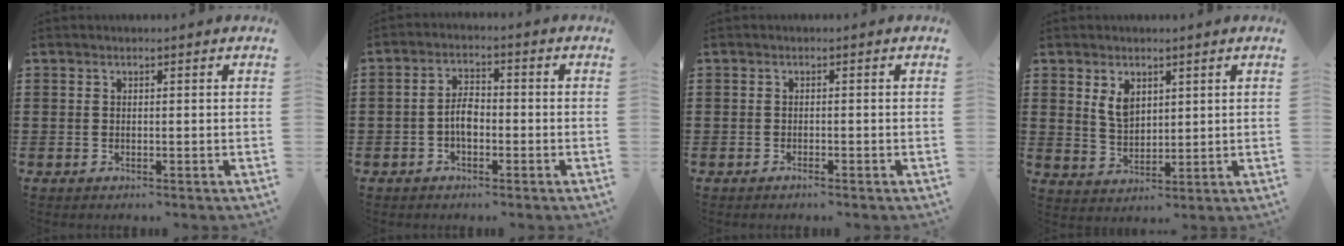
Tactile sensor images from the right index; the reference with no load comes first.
{"total": 3.8, "force": [-1.2, 1.8, 3.1], "torque": [-0.073, -0.003, -0.026]}
{"total": 0.8, "force": [-0.7, 0.0, 0.4], "torque": [-0.010, -0.004, -0.012]}
{"total": 4.0, "force": [2.0, 2.4, 2.4], "torque": [-0.057, 0.008, 0.038]}